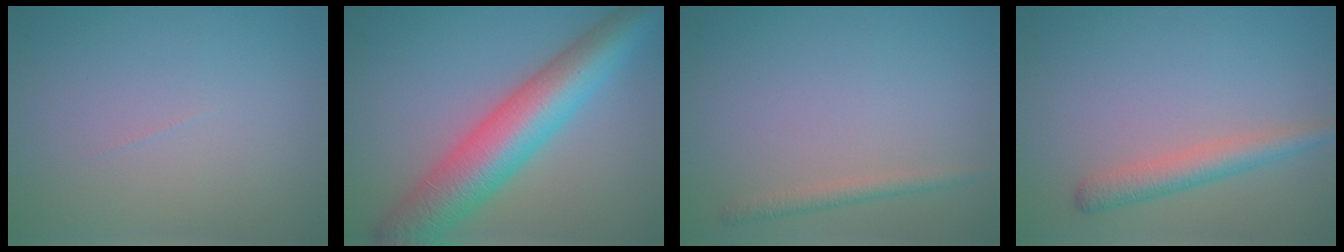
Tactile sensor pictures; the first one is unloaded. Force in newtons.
{"total": 9.7, "press": 9.7, "slide": 0.3}
{"total": 1.5, "press": 1.5, "slide": 0.1}
{"total": 3.1, "press": 3.1, "slide": 0.1}